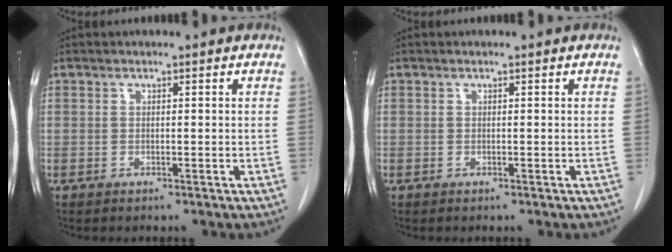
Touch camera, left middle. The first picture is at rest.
{"total": 0.0}